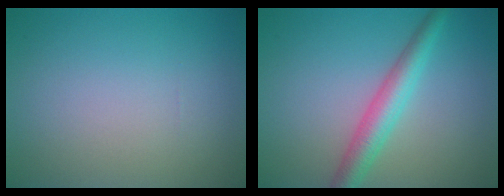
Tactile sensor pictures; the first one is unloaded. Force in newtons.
{"total": 3.8, "press": 3.8, "slide": 0.1}